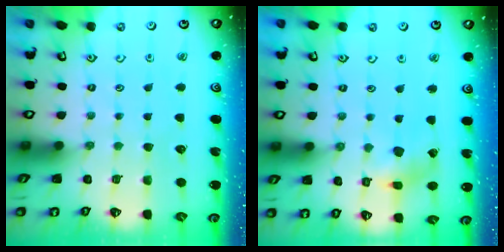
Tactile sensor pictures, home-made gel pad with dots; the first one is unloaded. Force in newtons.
{"total": 4.6, "press": 4.6, "slide": 0.5}